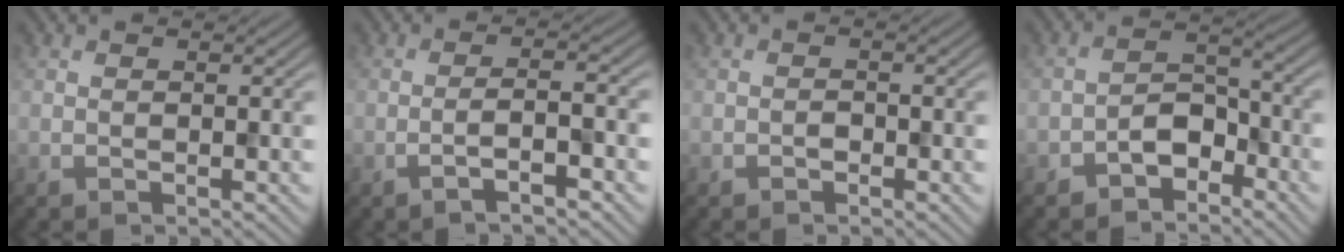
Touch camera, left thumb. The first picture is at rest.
{"total": 3.1, "force": [-1.7, 0.2, 2.6], "torque": [-0.040, 0.014, -0.043]}
{"total": 0.7, "force": [-0.5, 0.4, 0.2], "torque": [-0.004, 0.002, -0.013]}
{"total": 4.9, "force": [-3.4, 2.7, 2.5], "torque": [-0.036, 0.015, -0.073]}